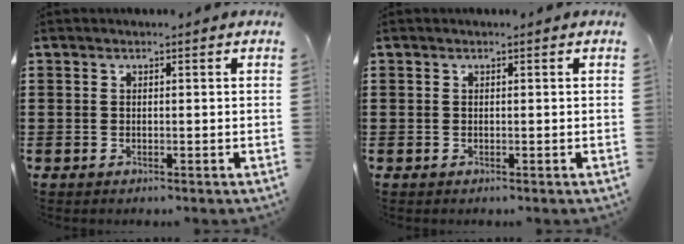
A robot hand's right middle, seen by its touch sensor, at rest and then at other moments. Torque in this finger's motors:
{"motor_torque": [0.00, 0.00, 0.00, 0.00]}